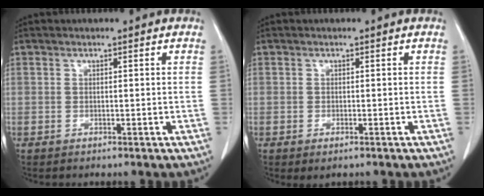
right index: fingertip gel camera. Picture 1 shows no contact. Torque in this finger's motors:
{"motor_torque": [0.24, -0.23, 0.12, 0.01]}